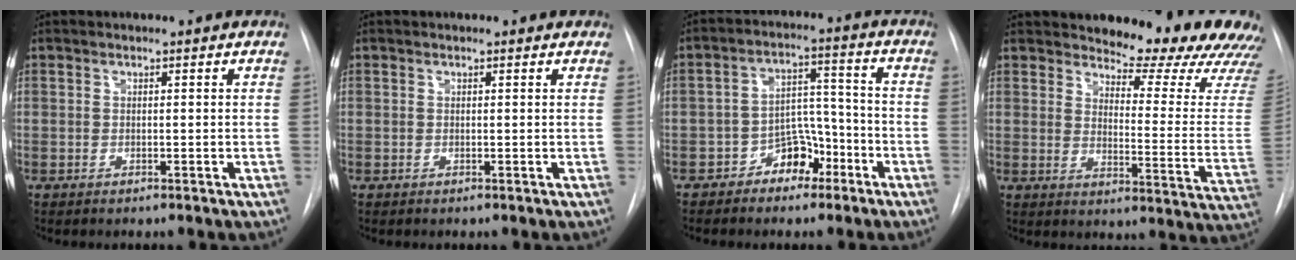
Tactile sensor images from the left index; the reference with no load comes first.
{"total": 0.6, "force": [0.6, 0.2, 0.1], "torque": [-0.006, 0.004, 0.006]}
{"total": 6.6, "force": [-4.0, 4.1, 3.4], "torque": [-0.056, 0.027, -0.064]}
{"total": 19.6, "force": [17.7, 3.4, 7.6], "torque": [-0.090, -0.093, 0.202]}